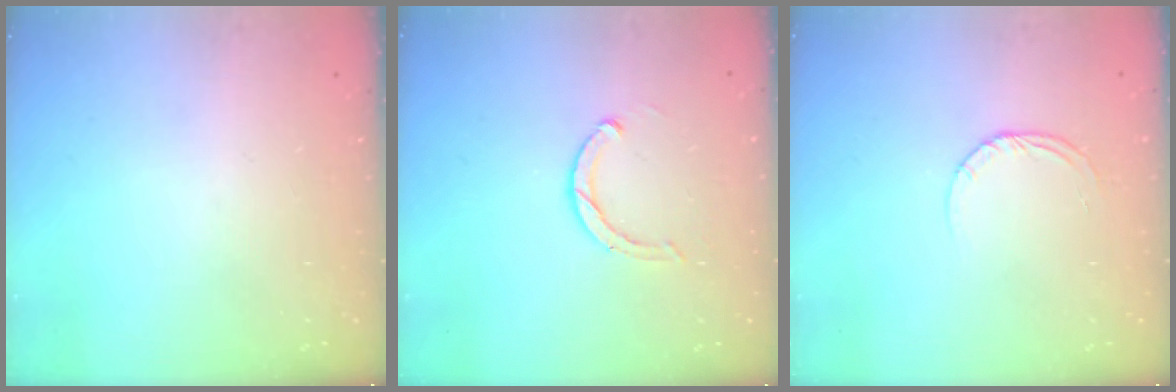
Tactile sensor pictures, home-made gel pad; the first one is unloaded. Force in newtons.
{"total": 3.0, "press": 2.9, "slide": 0.5}
{"total": 3.2, "press": 3.2, "slide": 0.3}